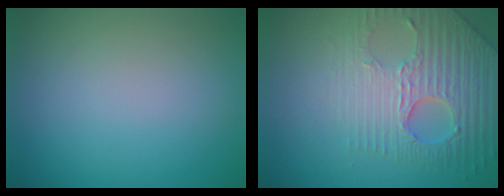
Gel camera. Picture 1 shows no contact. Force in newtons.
{"total": 4.8, "press": 4.5, "slide": 1.7}